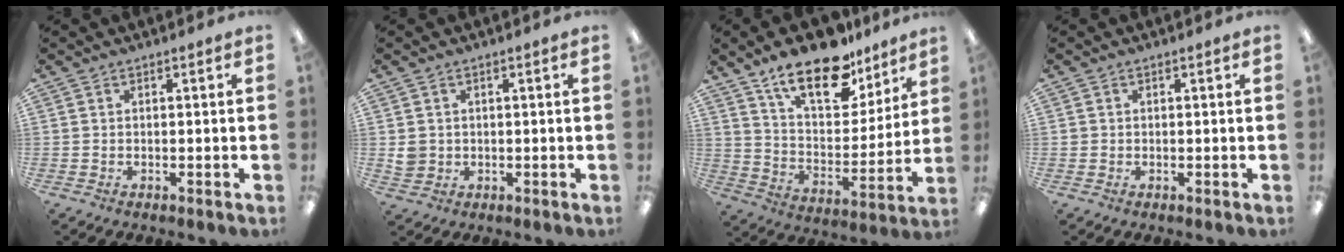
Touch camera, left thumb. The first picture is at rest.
{"total": 2.9, "force": [0.6, 2.7, 0.6], "torque": [-0.006, 0.001, 0.011]}
{"total": 20.2, "force": [14.5, 8.6, 11.1], "torque": [-0.181, -0.086, 0.251]}
{"total": 0.6, "force": [0.1, 0.6, 0.0], "torque": [0.000, 0.004, 0.001]}